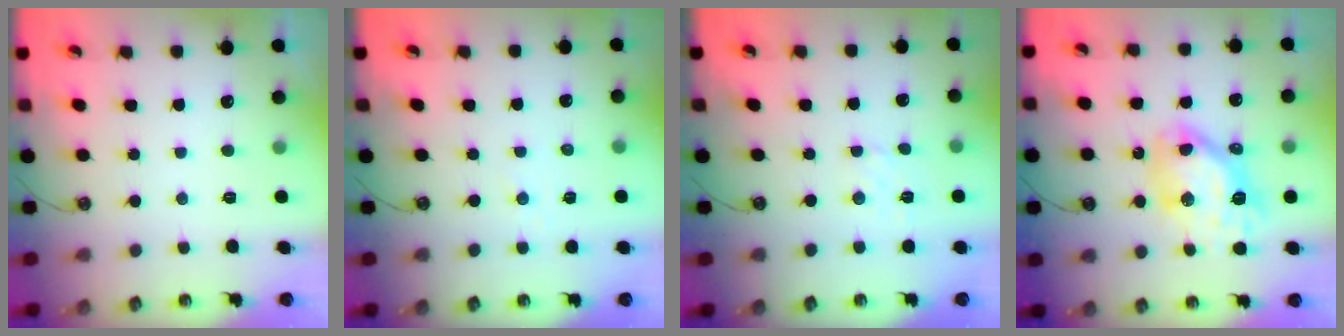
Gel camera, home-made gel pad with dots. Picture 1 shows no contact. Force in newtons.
{"total": 2.2, "press": 2.1, "slide": 0.3}
{"total": 2.9, "press": 2.9, "slide": 0.3}
{"total": 13.4, "press": 13.3, "slide": 1.2}